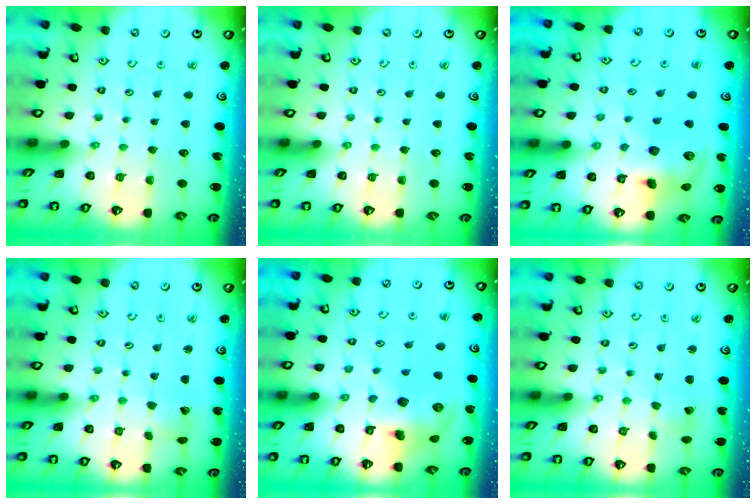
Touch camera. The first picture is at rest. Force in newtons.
{"total": 0.0}
{"total": 13.6, "press": 13.4, "slide": 2.1}
{"total": 2.3, "press": 2.3, "slide": 0.3}
{"total": 12.3, "press": 12.1, "slide": 2.3}
{"total": 2.0, "press": 2.0, "slide": 0.1}